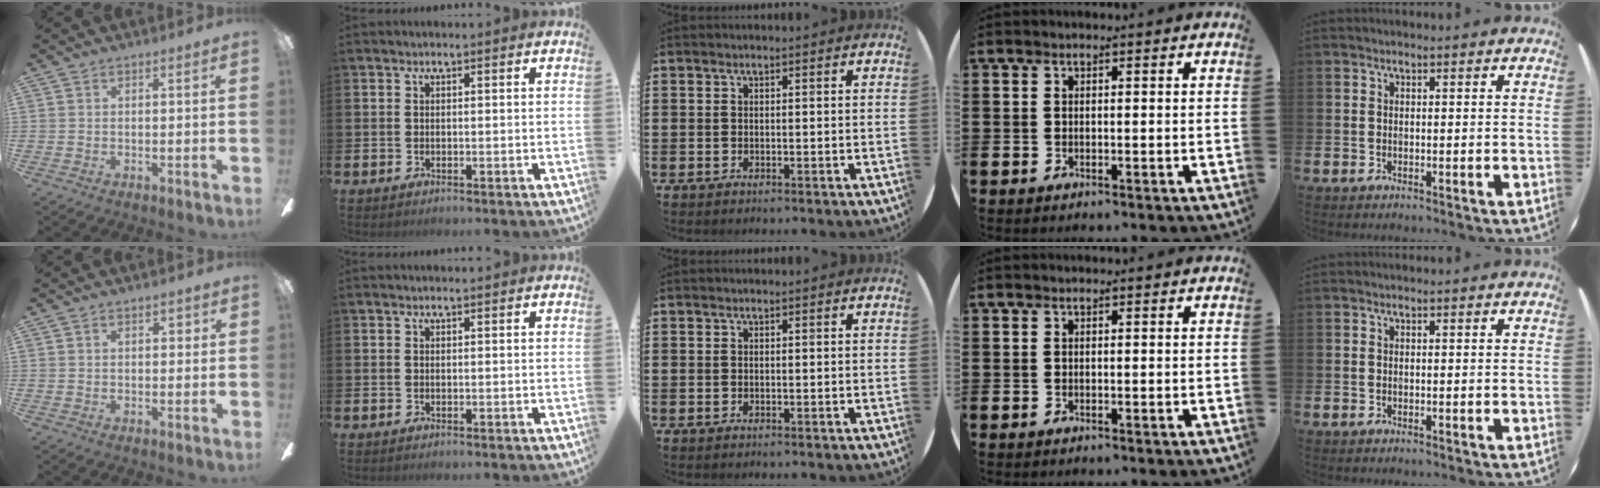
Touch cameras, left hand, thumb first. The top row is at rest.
{"thumb": {"total": 2.1, "force": [0.7, 1.2, 1.5], "torque": [-0.015, 0.002, 0.007]}}